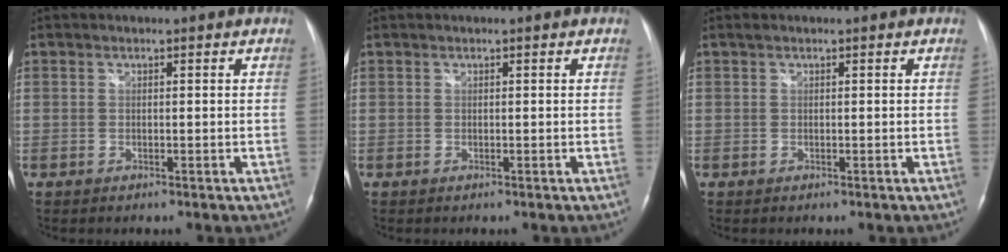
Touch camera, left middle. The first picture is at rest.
{"total": 0.0}
{"total": 0.0}